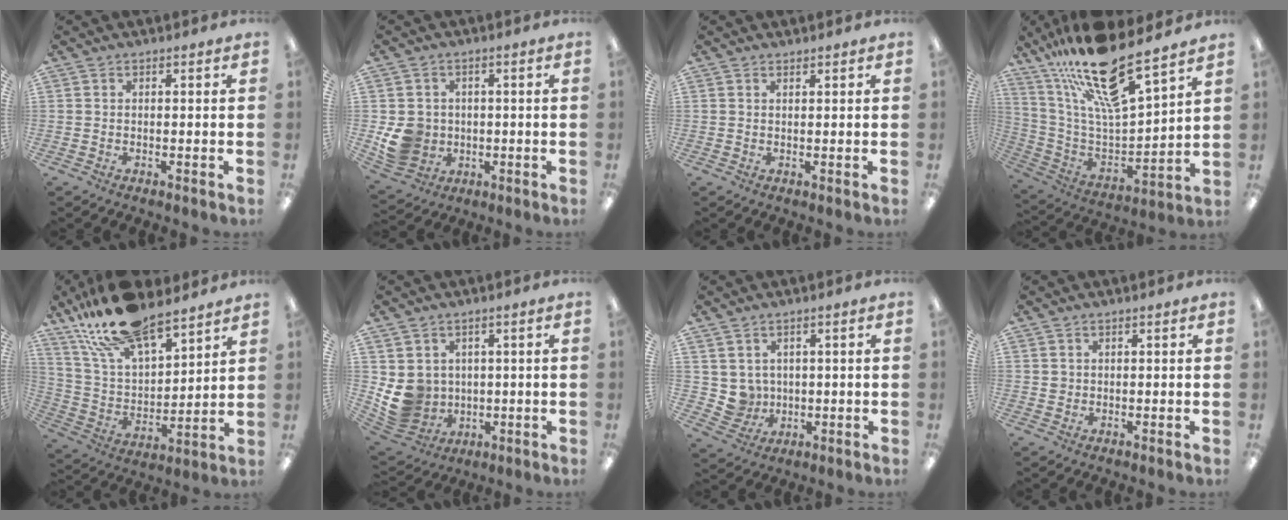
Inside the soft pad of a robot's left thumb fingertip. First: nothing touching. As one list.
[{"total": 7.6, "force": [-0.3, 7.0, 3.0], "torque": [-0.075, 0.008, 0.000]}, {"total": 0.7, "force": [0.7, 0.0, 0.1], "torque": [-0.001, -0.001, 0.014]}, {"total": 21.5, "force": [17.0, 4.3, 12.4], "torque": [-0.228, -0.114, 0.287]}, {"total": 20.3, "force": [15.9, 7.7, 10.1], "torque": [-0.207, -0.079, 0.285]}, {"total": 8.7, "force": [0.9, 8.1, 2.8], "torque": [-0.088, -0.014, 0.026]}, {"total": 4.9, "force": [2.3, 4.3, 0.2], "torque": [-0.023, -0.014, 0.047]}, {"total": 1.0, "force": [0.6, 0.8, 0.1], "torque": [-0.004, 0.001, 0.012]}]